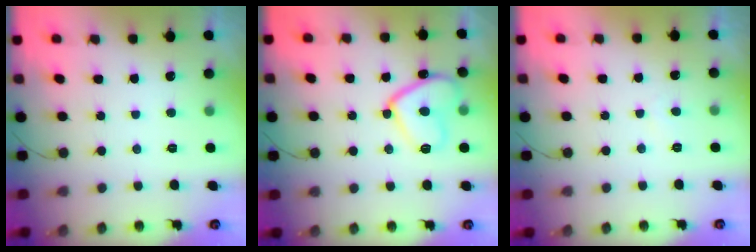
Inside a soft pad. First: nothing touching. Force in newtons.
{"total": 12.5, "press": 12.4, "slide": 1.4}
{"total": 1.8, "press": 1.8, "slide": 0.3}